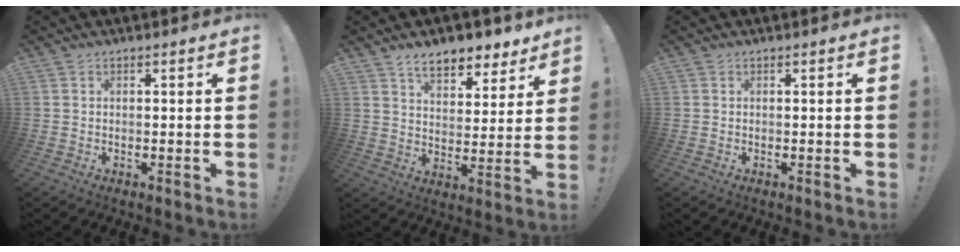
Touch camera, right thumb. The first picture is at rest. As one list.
[{"total": 9.9, "force": [7.5, 4.6, 4.6], "torque": [-0.061, -0.051, 0.135]}, {"total": 0.0}]